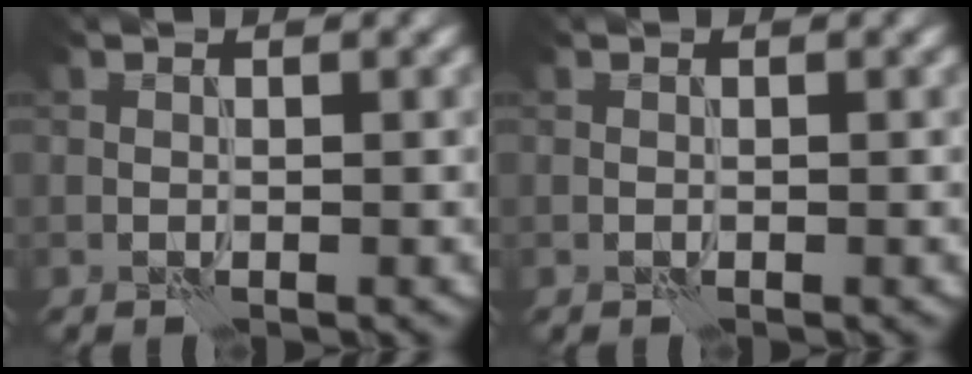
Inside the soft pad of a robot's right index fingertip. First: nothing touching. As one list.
[{"total": 0.0}]